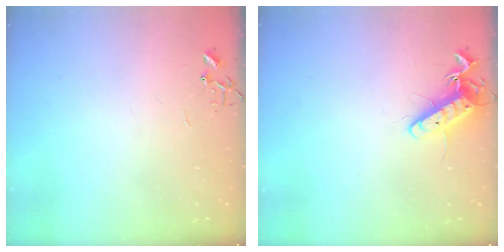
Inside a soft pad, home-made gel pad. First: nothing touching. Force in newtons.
{"total": 12.1, "press": 12.1, "slide": 0.9}